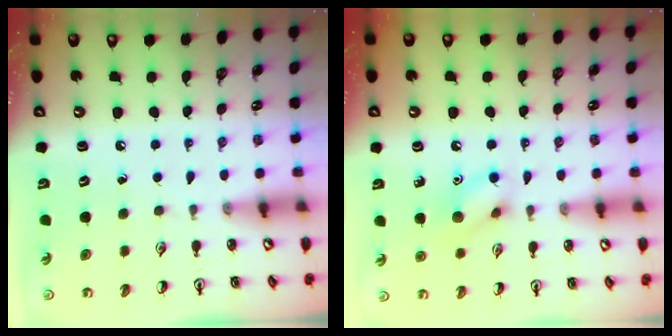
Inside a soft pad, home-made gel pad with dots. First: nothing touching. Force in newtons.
{"total": 9.0, "press": 8.9, "slide": 0.6}